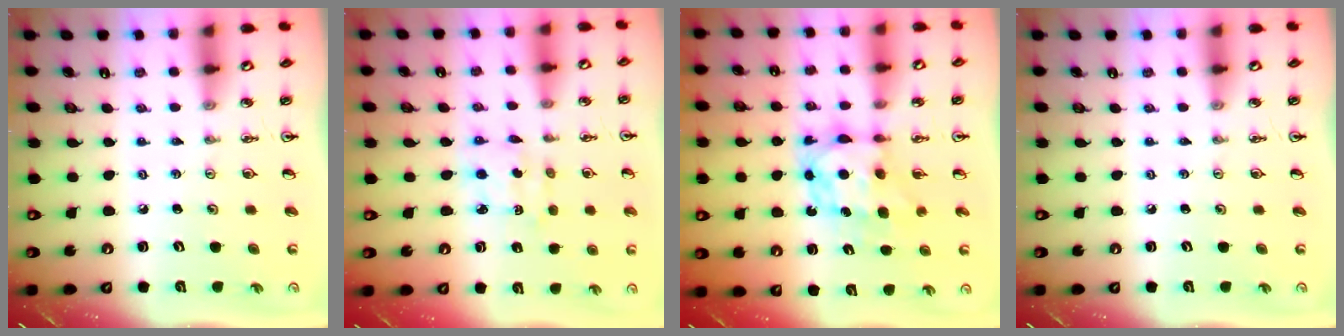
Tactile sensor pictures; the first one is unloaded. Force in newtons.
{"total": 2.9, "press": 2.9, "slide": 0.2}
{"total": 7.4, "press": 7.4, "slide": 0.7}
{"total": 0.0}